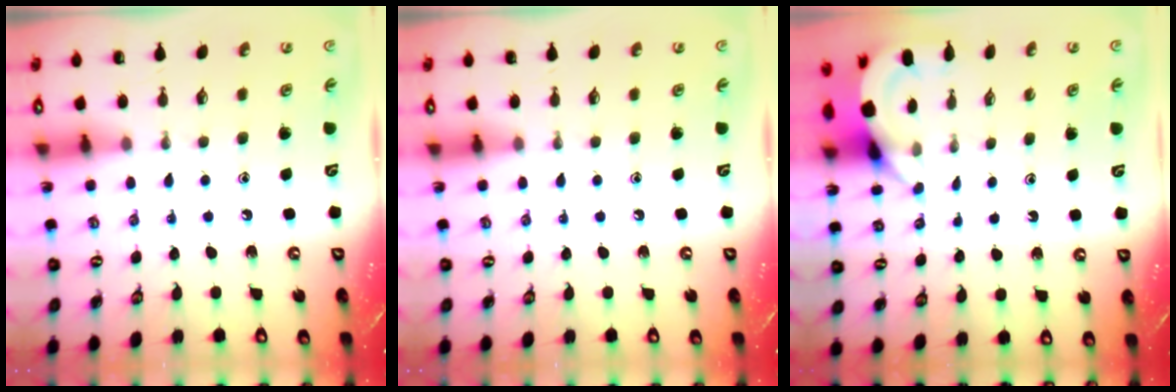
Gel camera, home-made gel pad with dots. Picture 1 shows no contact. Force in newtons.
{"total": 0.0}
{"total": 3.9, "press": 3.9, "slide": 0.2}